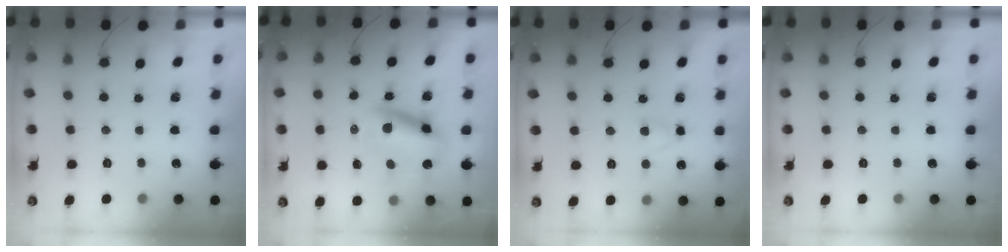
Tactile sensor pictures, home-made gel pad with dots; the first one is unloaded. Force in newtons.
{"total": 10.9, "press": 10.4, "slide": 3.2}
{"total": 2.6, "press": 2.4, "slide": 1.1}
{"total": 0.0}